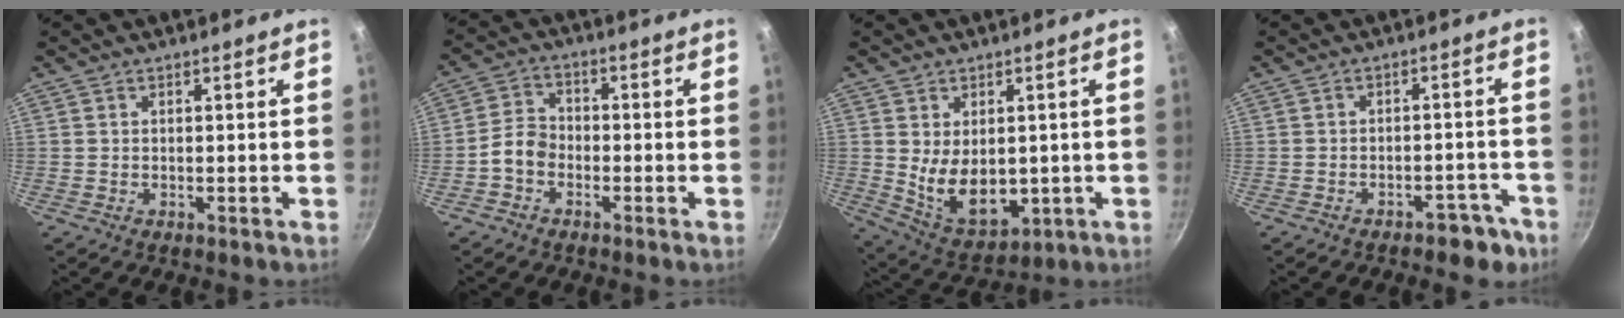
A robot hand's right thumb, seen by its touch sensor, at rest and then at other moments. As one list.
[{"total": 4.9, "force": [-2.2, 3.5, 2.5], "torque": [-0.034, 0.031, -0.052]}, {"total": 11.4, "force": [0.0, 7.5, 8.6], "torque": [-0.118, -0.024, 0.032]}, {"total": 5.6, "force": [-3.8, 3.2, 2.6], "torque": [-0.001, 0.049, -0.027]}]